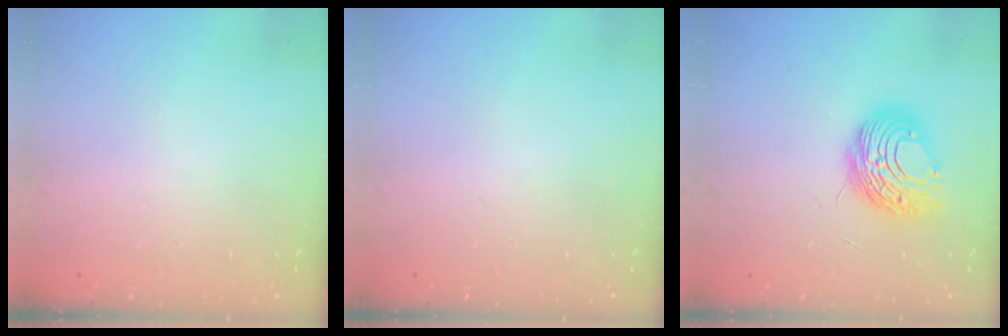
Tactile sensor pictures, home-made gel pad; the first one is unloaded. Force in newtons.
{"total": 0.0}
{"total": 10.6, "press": 10.5, "slide": 1.5}